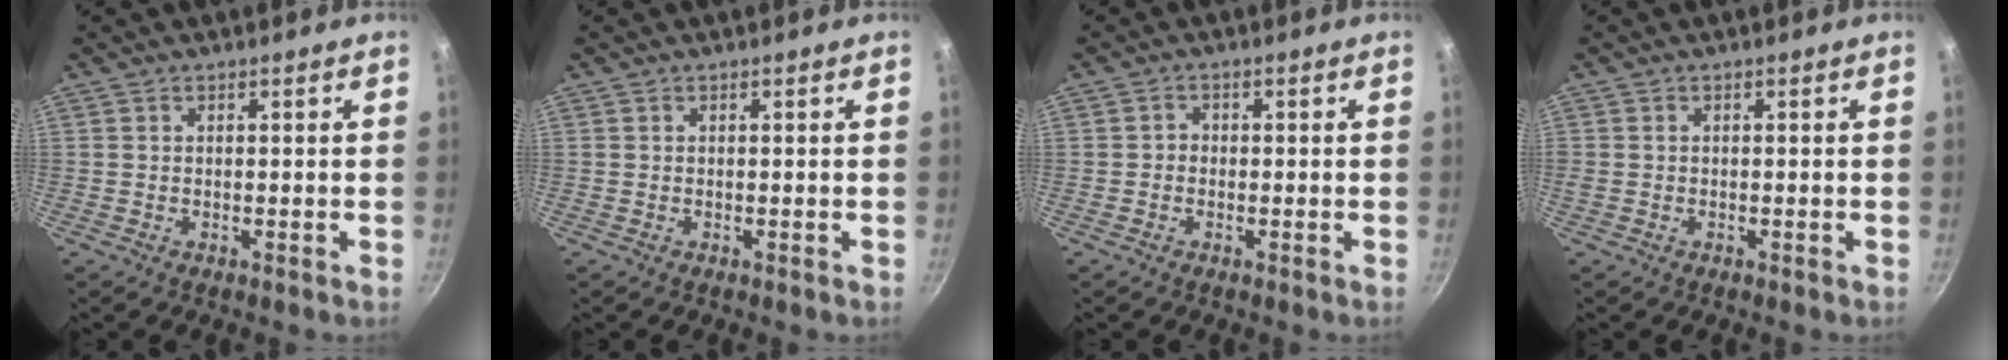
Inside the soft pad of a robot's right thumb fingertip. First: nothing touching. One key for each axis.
{"total": 0.0}
{"total": 1.2, "fx": -0.5, "fy": 1.1, "fz": 0.3, "tx": -0.002, "ty": 0.002, "tz": -0.013}
{"total": 0.7, "fx": -0.2, "fy": 0.6, "fz": 0.2, "tx": -0.007, "ty": -0.002, "tz": -0.004}